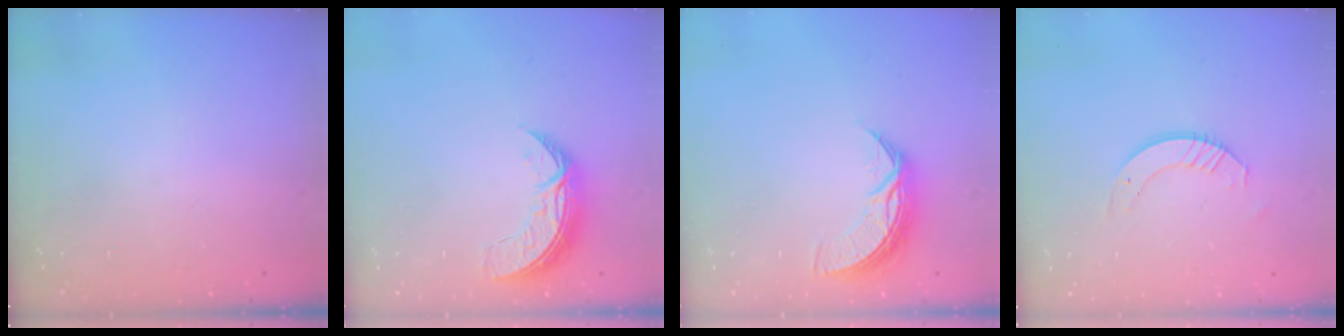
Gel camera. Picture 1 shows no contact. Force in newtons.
{"total": 7.8, "press": 7.8, "slide": 0.7}
{"total": 8.8, "press": 8.8, "slide": 0.4}
{"total": 5.4, "press": 5.4, "slide": 0.5}